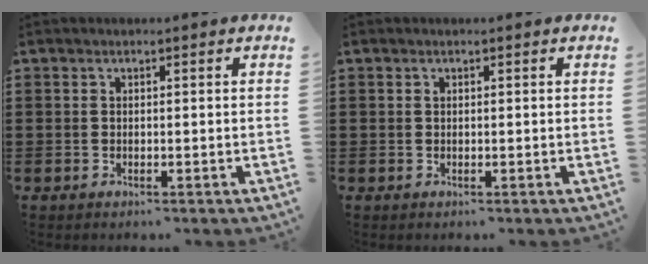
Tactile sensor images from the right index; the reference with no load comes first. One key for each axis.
{"total": 0.0}